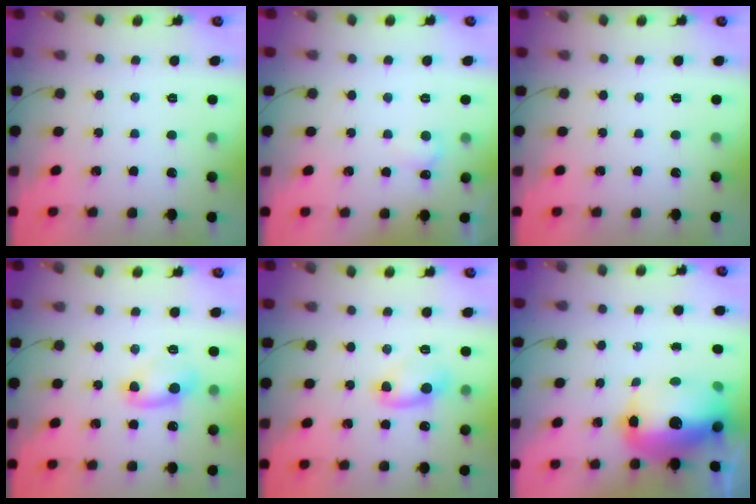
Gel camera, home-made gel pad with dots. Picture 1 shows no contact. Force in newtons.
{"total": 3.5, "press": 3.4, "slide": 1.0}
{"total": 0.0}
{"total": 5.9, "press": 5.7, "slide": 1.4}
{"total": 5.9, "press": 5.7, "slide": 1.4}
{"total": 16.7, "press": 16.2, "slide": 4.1}